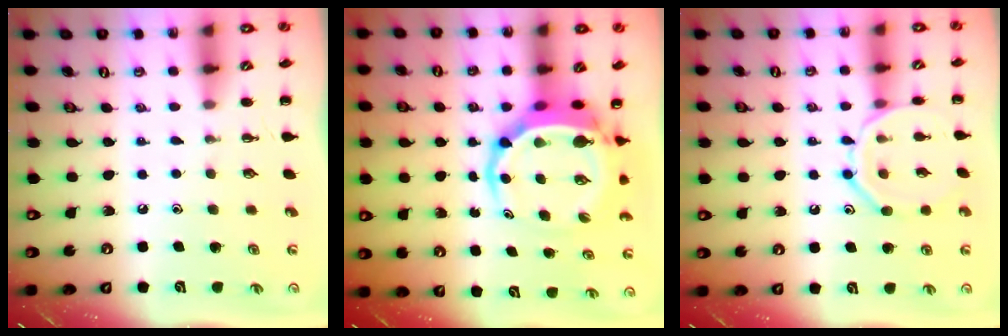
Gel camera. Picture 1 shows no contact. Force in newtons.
{"total": 7.3, "press": 7.1, "slide": 1.8}
{"total": 10.9, "press": 10.9, "slide": 0.1}